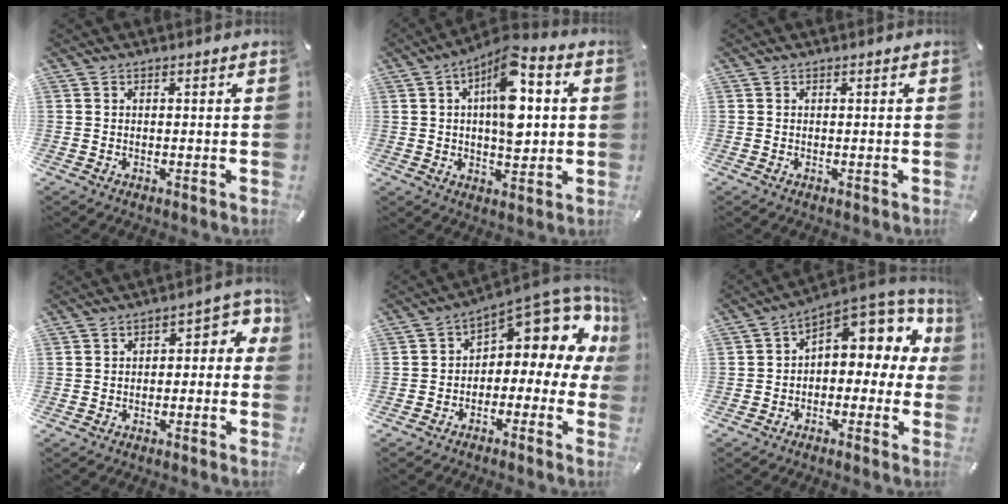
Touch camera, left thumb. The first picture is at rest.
{"total": 13.4, "force": [3.2, 6.8, 11.2], "torque": [-0.172, -0.017, 0.050]}
{"total": 0.0}
{"total": 5.0, "force": [-1.0, 3.4, 3.5], "torque": [-0.051, 0.005, -0.026]}
{"total": 10.4, "force": [6.8, 4.6, 6.4], "torque": [-0.094, -0.066, 0.110]}
{"total": 9.3, "force": [4.5, 5.9, 5.7], "torque": [-0.075, -0.039, 0.079]}